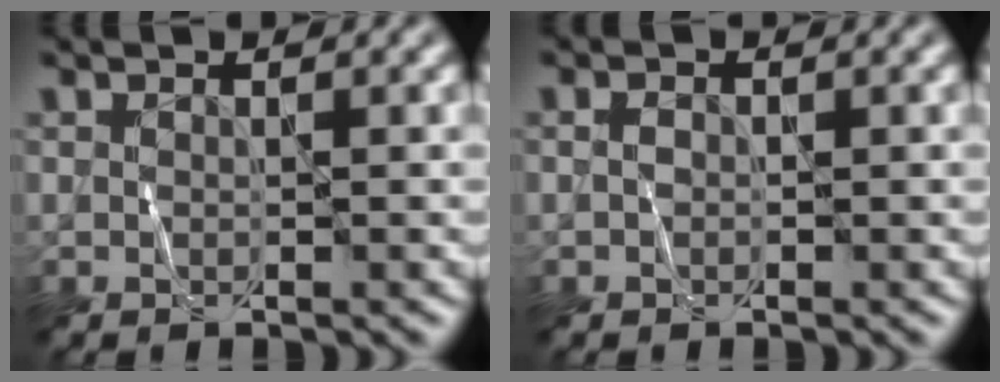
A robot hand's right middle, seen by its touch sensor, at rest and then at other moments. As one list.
[{"total": 0.9, "force": [-0.1, 0.7, 0.4], "torque": [-0.009, 0.000, -0.005]}]